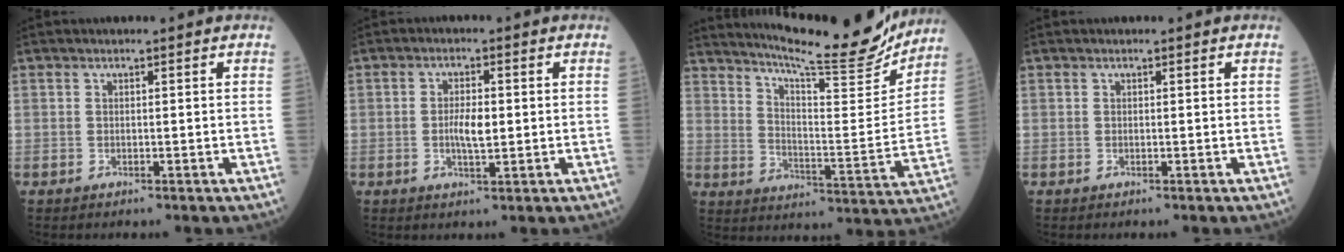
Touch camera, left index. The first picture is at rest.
{"total": 3.8, "force": [-0.3, 1.3, 3.6], "torque": [-0.063, -0.001, -0.006]}
{"total": 19.8, "force": [18.3, 0.6, 7.5], "torque": [-0.119, -0.058, 0.252]}
{"total": 0.0}